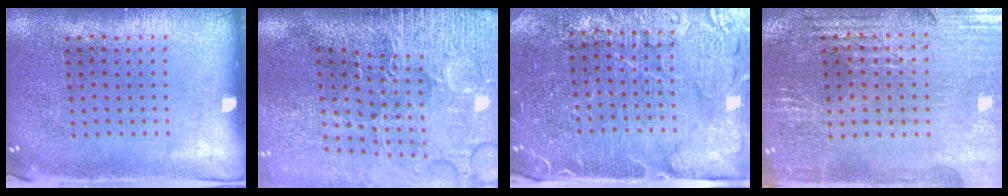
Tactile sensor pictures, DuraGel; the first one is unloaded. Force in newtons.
{"total": 4.5, "press": 3.7, "slide": 2.5}
{"total": 4.6, "press": 4.4, "slide": 1.5}
{"total": 2.9, "press": 2.9, "slide": 0.5}